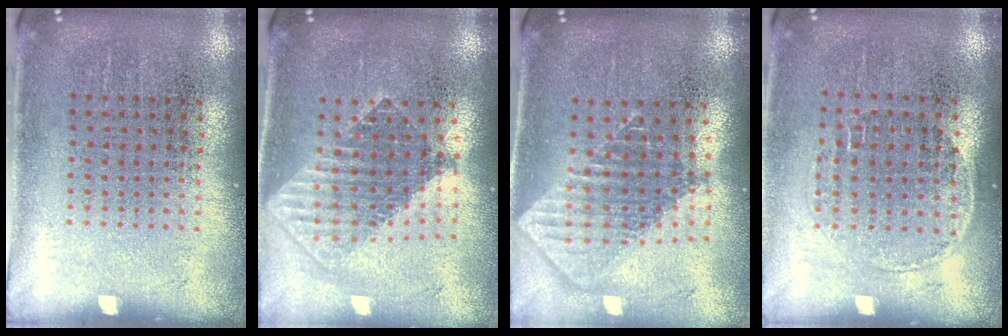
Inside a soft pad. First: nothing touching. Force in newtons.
{"total": 1.8, "press": 1.5, "slide": 1.0}
{"total": 1.9, "press": 1.5, "slide": 1.2}
{"total": 1.2, "press": 1.0, "slide": 0.7}